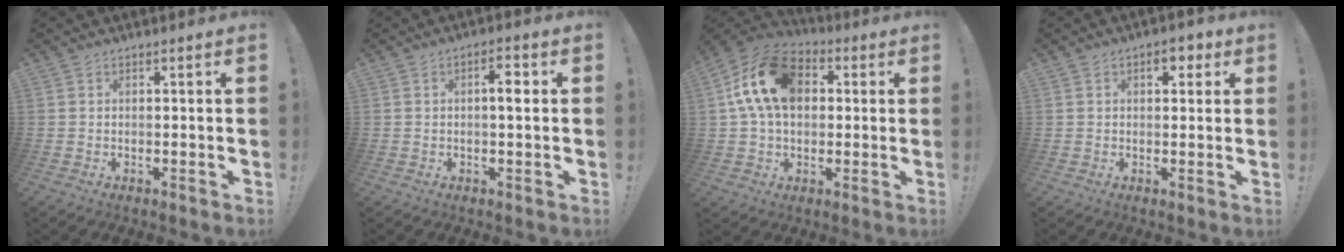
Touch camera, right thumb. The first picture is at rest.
{"total": 4.4, "force": [0.7, 1.0, 4.2], "torque": [-0.058, 0.000, 0.001]}
{"total": 17.6, "force": [4.1, 12.3, 12.0], "torque": [-0.212, 0.010, 0.079]}
{"total": 4.4, "force": [1.7, 2.6, 3.1], "torque": [-0.027, -0.002, 0.023]}